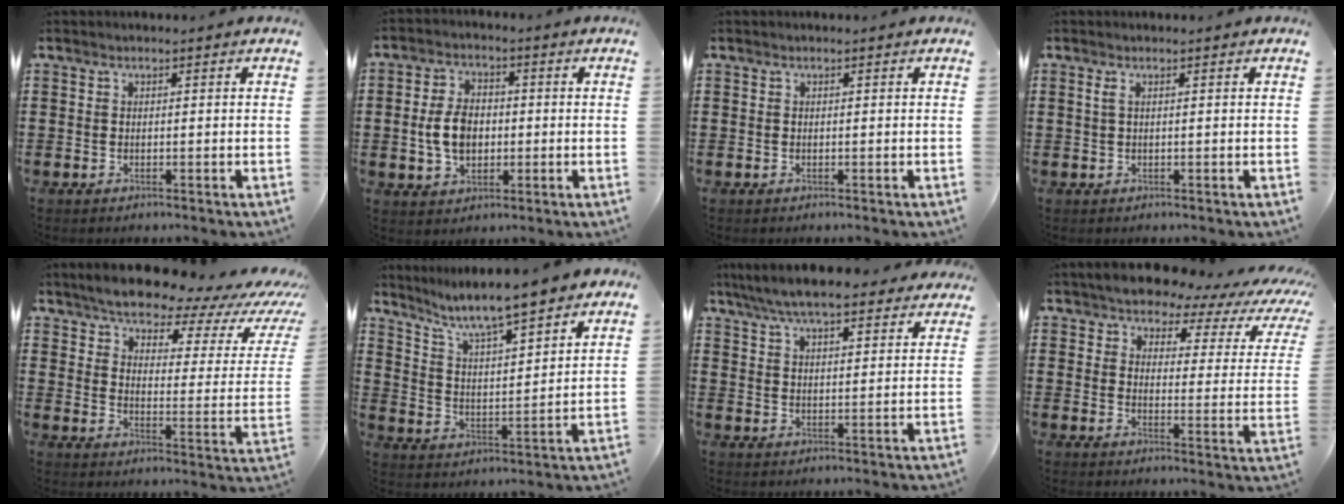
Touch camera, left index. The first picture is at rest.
{"total": 6.7, "force": [-0.4, 4.4, 5.0], "torque": [-0.125, 0.004, -0.015]}
{"total": 0.0}
{"total": 1.1, "force": [0.2, 0.1, 1.1], "torque": [-0.021, -0.001, 0.004]}
{"total": 7.4, "force": [6.7, 1.6, 2.7], "torque": [-0.073, -0.050, 0.112]}
{"total": 6.5, "force": [5.8, 0.3, 3.0], "torque": [-0.081, -0.038, 0.094]}
{"total": 7.4, "force": [6.8, 0.9, 2.9], "torque": [-0.079, -0.022, 0.123]}
{"total": 5.6, "force": [5.1, 1.5, 1.8], "torque": [-0.062, -0.032, 0.084]}